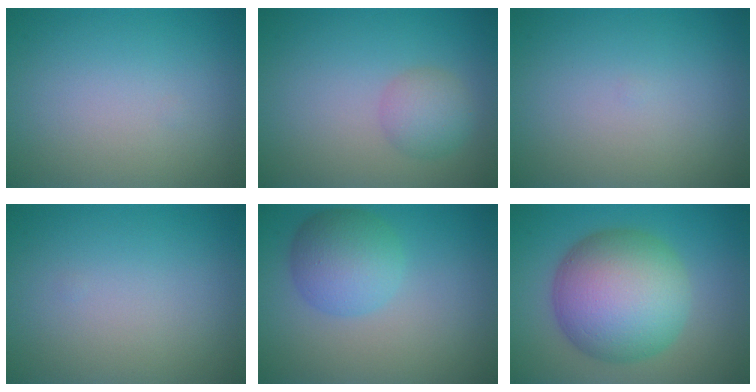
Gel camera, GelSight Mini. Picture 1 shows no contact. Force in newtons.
{"total": 2.5, "press": 2.5, "slide": 0.0}
{"total": 0.0}
{"total": 0.0}
{"total": 4.6, "press": 4.6, "slide": 0.1}
{"total": 11.1, "press": 11.1, "slide": 0.3}